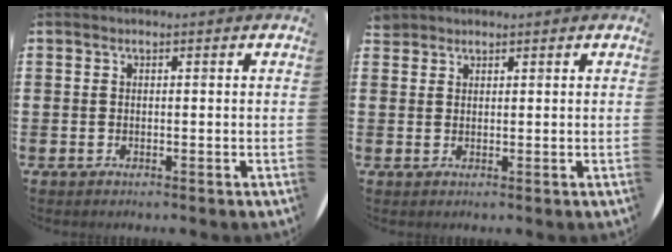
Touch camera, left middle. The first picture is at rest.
{"total": 1.3, "force": [1.3, 0.4, -0.1], "torque": [-0.001, 0.002, 0.025]}